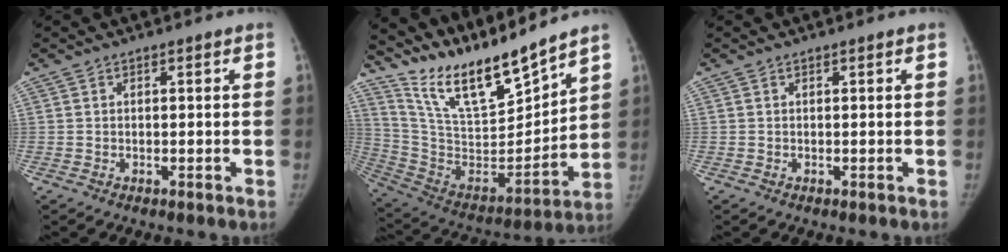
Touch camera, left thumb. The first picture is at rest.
{"total": 19.3, "force": [16.8, 3.2, 9.1], "torque": [-0.126, -0.109, 0.317]}
{"total": 0.0}